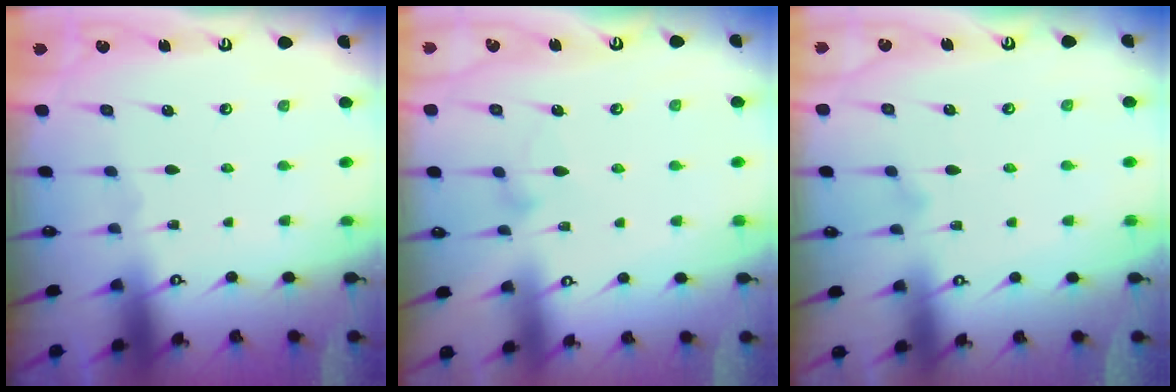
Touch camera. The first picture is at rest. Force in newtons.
{"total": 7.6, "press": 7.6, "slide": 0.4}
{"total": 6.2, "press": 6.2, "slide": 0.3}